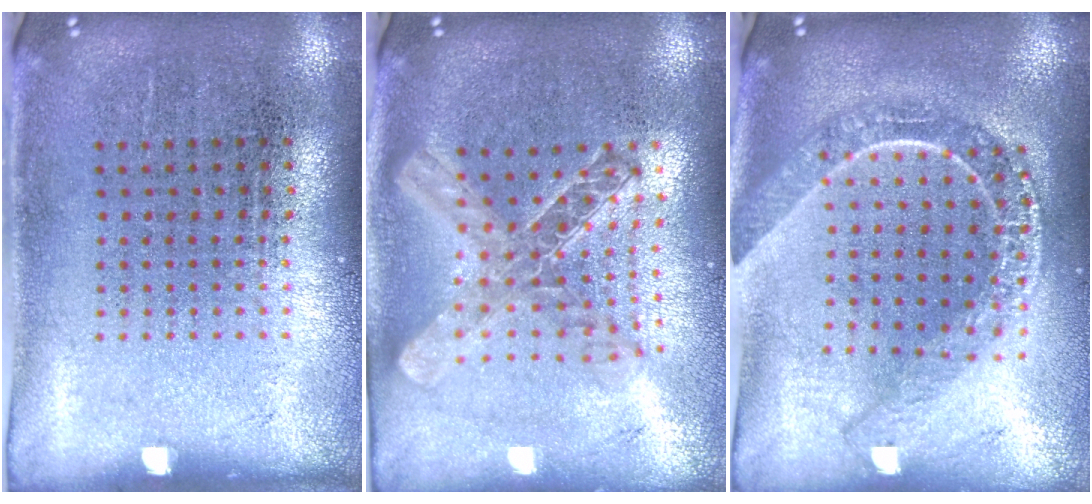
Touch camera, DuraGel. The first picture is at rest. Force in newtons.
{"total": 2.1, "press": 1.8, "slide": 1.2}
{"total": 2.2, "press": 1.8, "slide": 1.2}